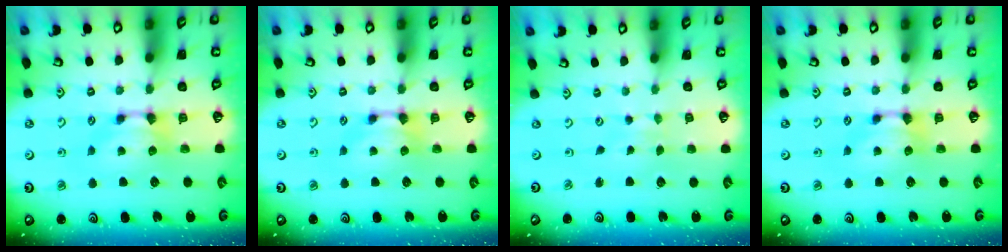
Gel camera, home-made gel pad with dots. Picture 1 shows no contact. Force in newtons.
{"total": 0.0}
{"total": 5.0, "press": 5.0, "slide": 0.2}
{"total": 0.0}